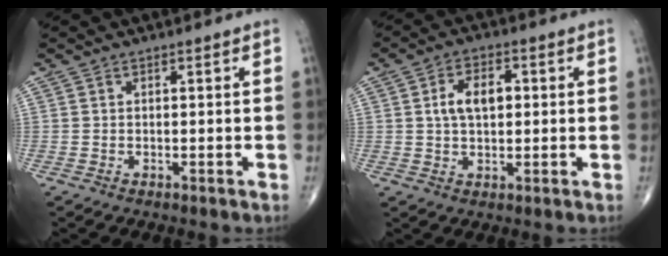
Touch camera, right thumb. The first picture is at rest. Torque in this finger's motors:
{"motor_torque": [-0.27, 0.43, 0.03, -0.03, 0.03]}